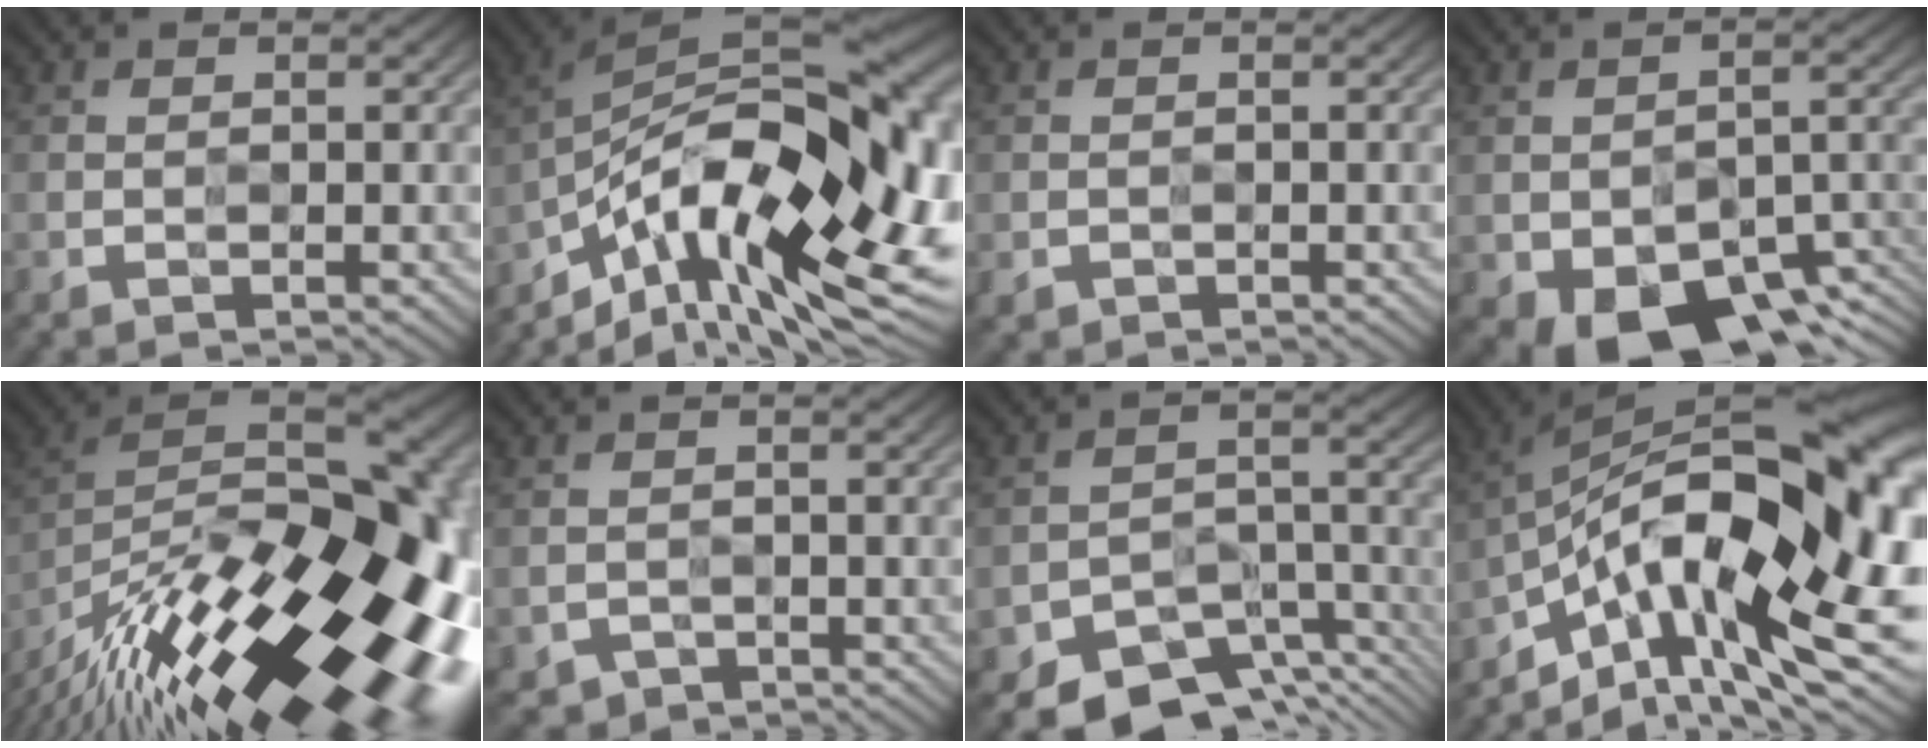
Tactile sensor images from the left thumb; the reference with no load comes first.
{"total": 17.8, "force": [-7.6, 6.8, 14.5], "torque": [-0.246, -0.003, -0.131]}
{"total": 0.8, "force": [-0.5, 0.5, 0.0], "torque": [-0.005, -0.005, -0.011]}
{"total": 9.7, "force": [-6.0, 4.6, 6.0], "torque": [-0.094, -0.020, -0.088]}
{"total": 19.8, "force": [-12.0, 6.4, 14.4], "torque": [-0.226, -0.002, -0.185]}
{"total": 1.6, "force": [-1.4, 0.7, -0.2], "torque": [0.001, -0.007, -0.027]}
{"total": 8.9, "force": [-6.8, 4.1, 4.1], "torque": [-0.064, -0.019, -0.109]}
{"total": 18.0, "force": [-4.8, 7.0, 15.9], "torque": [-0.252, -0.002, -0.094]}